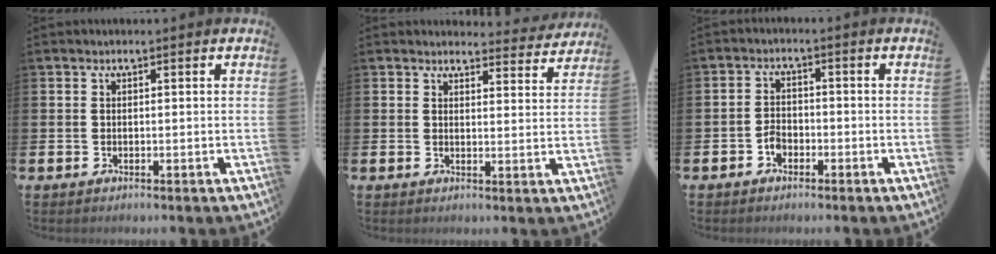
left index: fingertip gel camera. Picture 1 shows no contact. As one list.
[{"total": 3.4, "force": [3.3, 0.7, 0.0], "torque": [0.013, -0.028, 0.054]}, {"total": 2.3, "force": [-1.5, 1.5, 0.9], "torque": [-0.020, 0.006, -0.031]}]